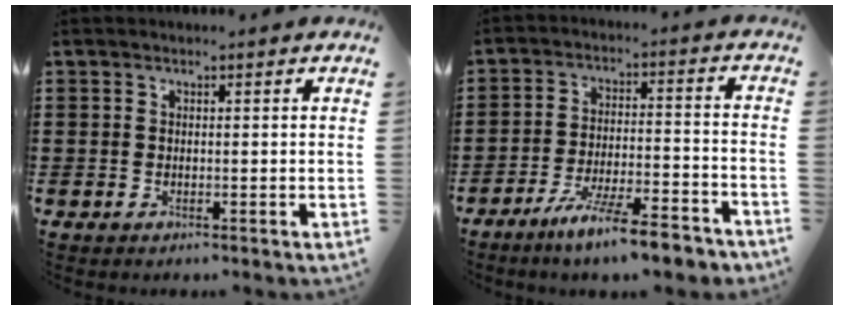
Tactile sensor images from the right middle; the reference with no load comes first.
{"total": 8.9, "force": [-7.4, 0.4, 5.0], "torque": [-0.093, -0.003, -0.139]}